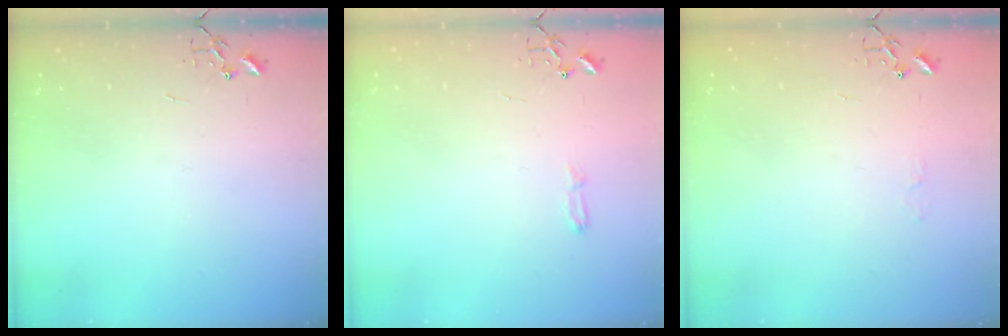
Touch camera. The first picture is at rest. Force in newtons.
{"total": 4.0, "press": 3.9, "slide": 0.5}
{"total": 3.3, "press": 3.2, "slide": 0.5}